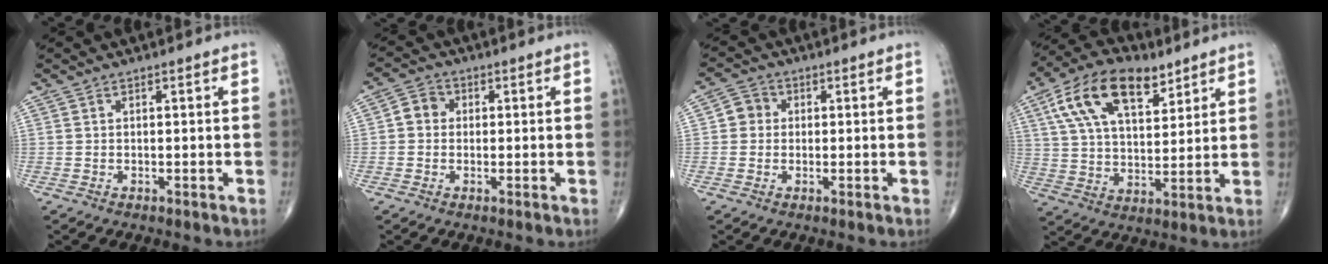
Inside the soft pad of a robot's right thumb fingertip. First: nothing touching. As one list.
[{"total": 3.8, "force": [0.1, 3.3, 1.7], "torque": [-0.016, 0.011, -0.007]}, {"total": 3.6, "force": [0.2, 3.3, 1.2], "torque": [-0.002, 0.007, -0.005]}, {"total": 16.9, "force": [8.6, 8.6, 11.8], "torque": [-0.187, -0.015, 0.154]}]